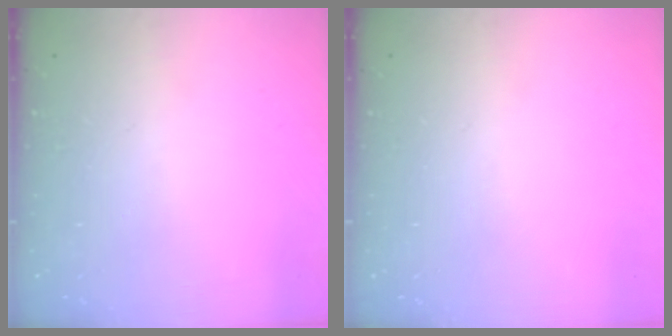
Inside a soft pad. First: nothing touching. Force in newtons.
{"total": 0.0}